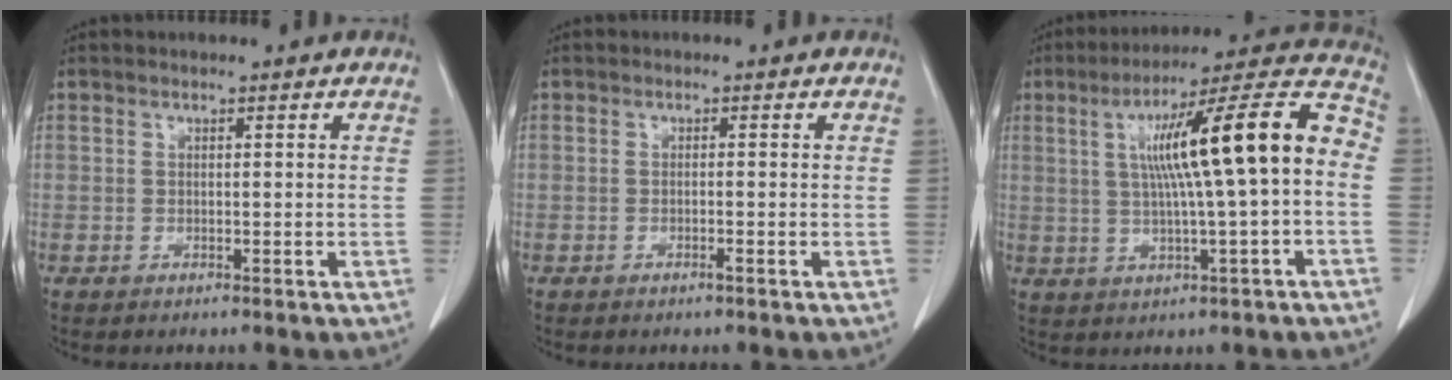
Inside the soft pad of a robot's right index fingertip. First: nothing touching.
{"total": 0.9, "force": [-0.5, -0.2, 0.7], "torque": [-0.011, 0.000, -0.008]}
{"total": 16.4, "force": [1.1, 1.0, 16.3], "torque": [-0.246, 0.037, 0.016]}